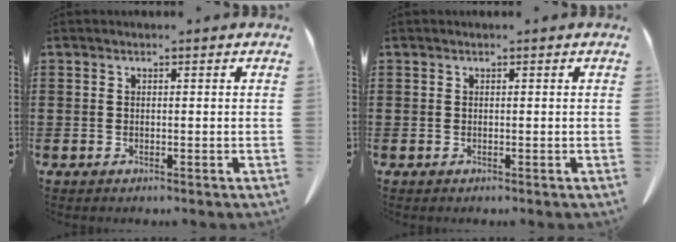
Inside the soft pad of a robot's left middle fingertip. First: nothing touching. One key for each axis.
{"total": 0.0}